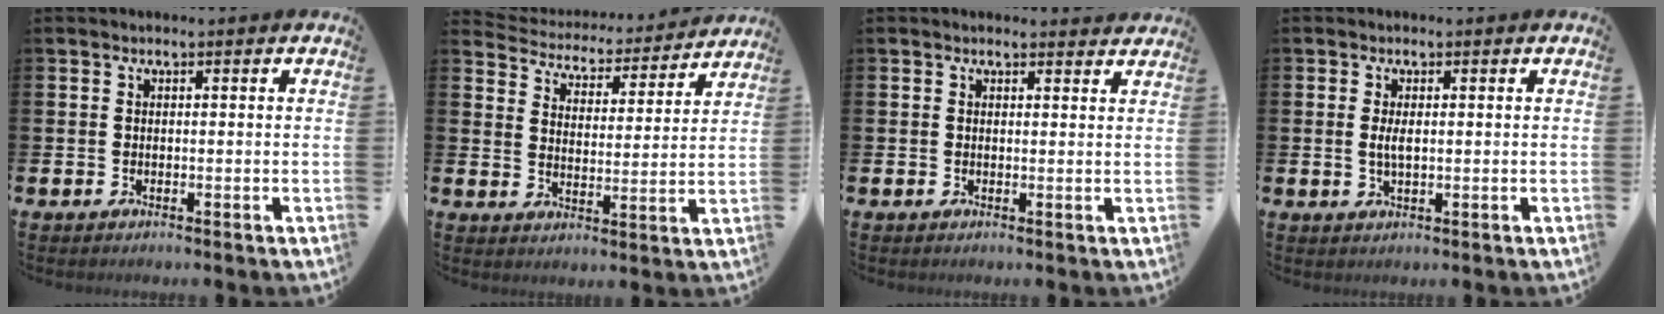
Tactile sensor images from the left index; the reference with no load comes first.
{"total": 4.6, "force": [4.5, 1.1, 0.0], "torque": [-0.027, -0.045, 0.072]}
{"total": 1.2, "force": [1.1, 0.2, 0.1], "torque": [0.006, -0.002, 0.019]}
{"total": 2.2, "force": [0.2, 0.8, 2.0], "torque": [-0.040, 0.003, 0.002]}